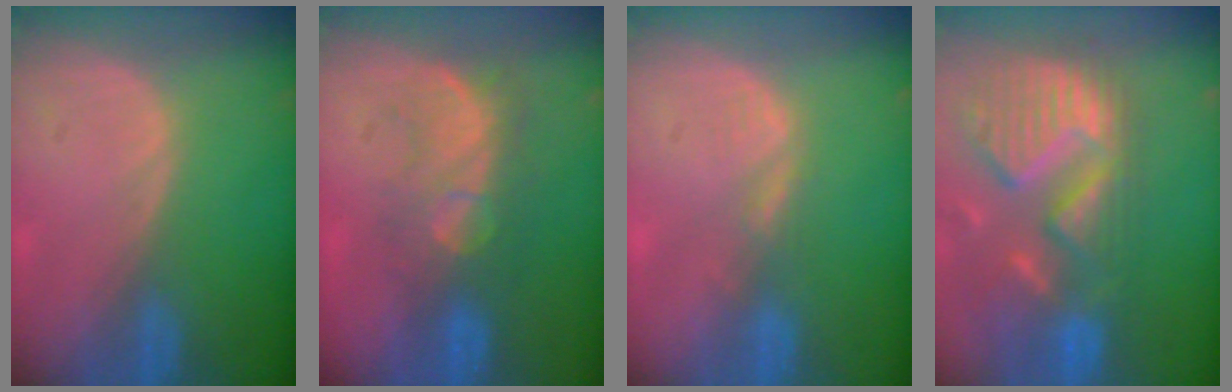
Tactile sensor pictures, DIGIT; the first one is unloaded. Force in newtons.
{"total": 8.2, "press": 7.7, "slide": 2.8}
{"total": 1.6, "press": 1.6, "slide": 0.2}
{"total": 14.0, "press": 11.8, "slide": 7.6}